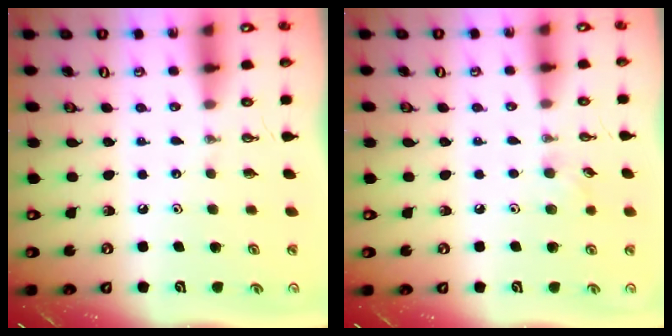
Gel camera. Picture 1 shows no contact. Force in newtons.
{"total": 5.7, "press": 5.6, "slide": 1.5}